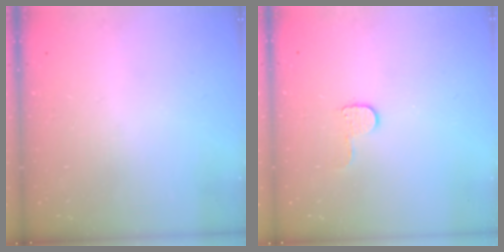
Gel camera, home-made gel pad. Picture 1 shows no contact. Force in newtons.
{"total": 5.4, "press": 5.4, "slide": 0.5}